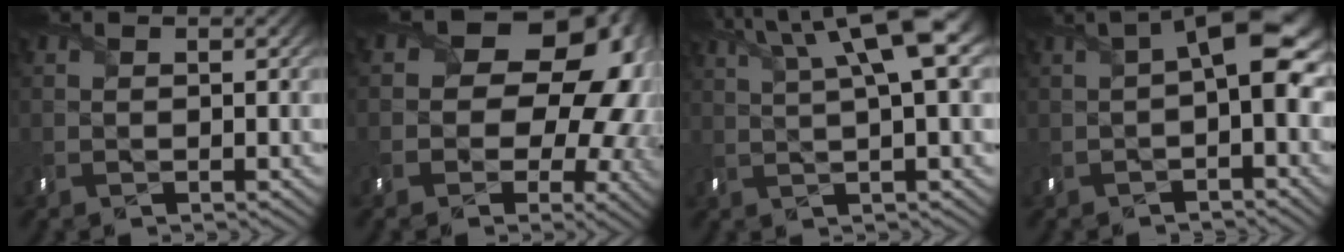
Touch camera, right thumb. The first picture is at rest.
{"total": 19.2, "force": [1.9, 14.6, 12.3], "torque": [-0.167, 0.000, 0.024]}
{"total": 9.3, "force": [4.0, 2.0, 8.2], "torque": [-0.137, 0.027, 0.069]}
{"total": 7.8, "force": [0.7, 3.2, 7.1], "torque": [-0.109, 0.007, 0.007]}